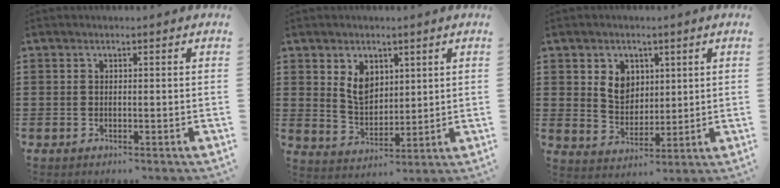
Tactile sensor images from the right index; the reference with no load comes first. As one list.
[{"total": 5.4, "force": [2.5, 3.8, 2.9], "torque": [-0.061, 0.009, 0.046]}, {"total": 5.5, "force": [2.0, 4.5, 2.3], "torque": [-0.055, 0.012, 0.035]}]